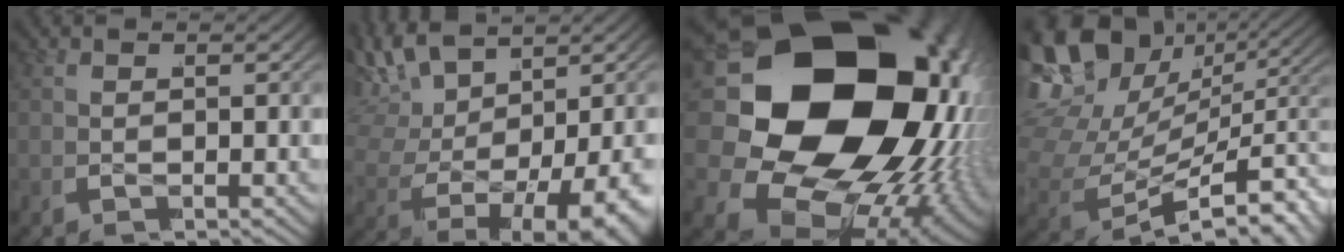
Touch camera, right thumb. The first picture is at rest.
{"total": 10.7, "force": [-0.1, 7.0, 8.1], "torque": [-0.173, -0.023, 0.014]}
{"total": 35.5, "force": [0.6, 24.3, 25.9], "torque": [-0.437, -0.051, 0.018]}
{"total": 15.0, "force": [0.6, 11.1, 10.1], "torque": [-0.217, -0.009, 0.010]}